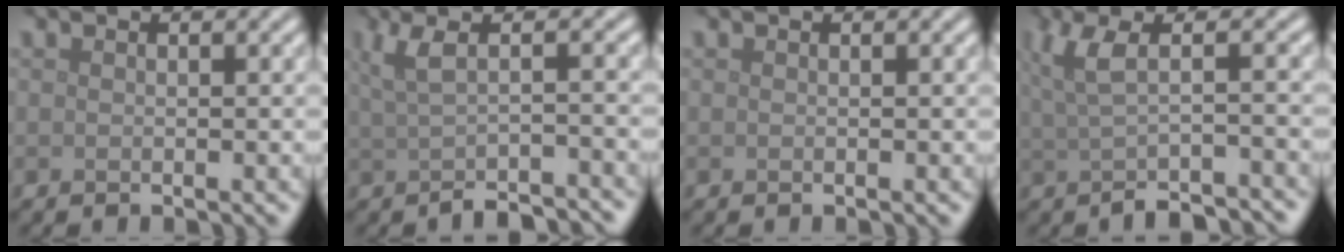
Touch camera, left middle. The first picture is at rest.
{"total": 4.5, "force": [-0.7, 1.5, 4.1], "torque": [-0.062, -0.003, -0.017]}
{"total": 0.0}
{"total": 4.9, "force": [-0.7, 1.8, 4.5], "torque": [-0.072, -0.007, -0.016]}